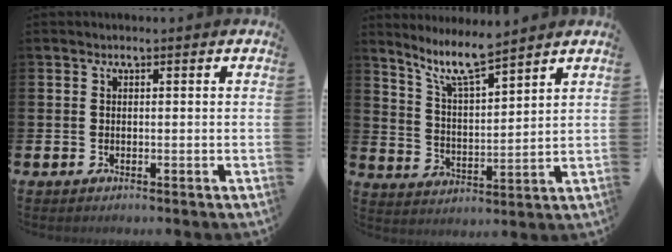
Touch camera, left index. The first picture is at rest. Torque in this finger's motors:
{"motor_torque": [0.84, -0.31, 0.13, 0.05]}